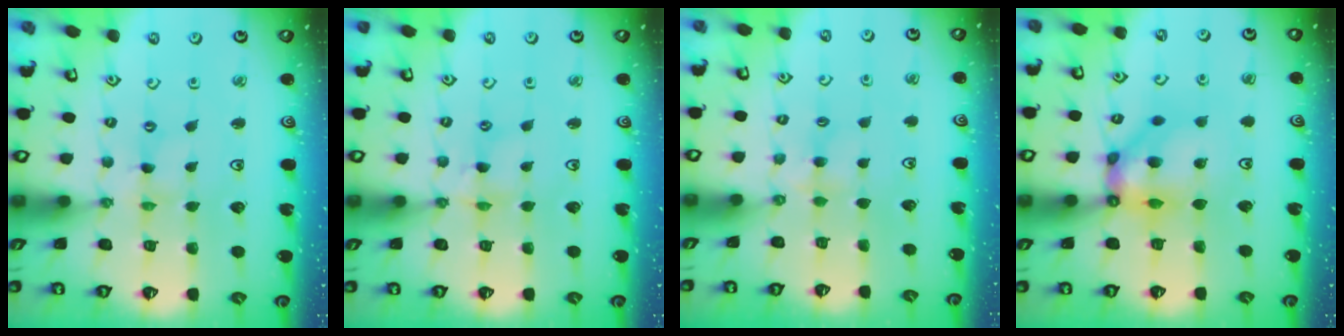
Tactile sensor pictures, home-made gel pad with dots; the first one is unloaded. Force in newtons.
{"total": 2.4, "press": 2.4, "slide": 0.3}
{"total": 2.4, "press": 2.4, "slide": 0.4}
{"total": 10.0, "press": 10.0, "slide": 0.9}